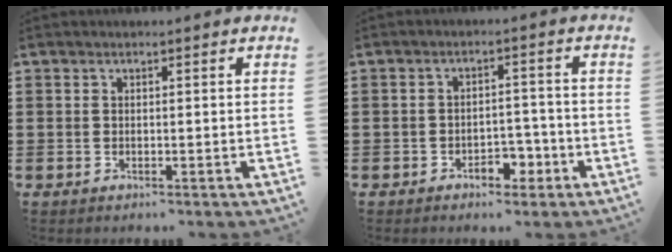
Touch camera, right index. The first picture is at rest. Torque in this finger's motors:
{"motor_torque": [0.04, -0.03, 0.23, 0.04]}